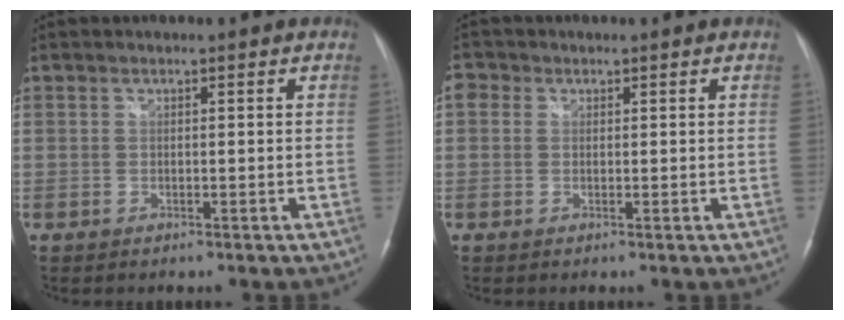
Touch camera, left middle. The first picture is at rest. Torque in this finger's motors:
{"motor_torque": [0.07, 0.03, -0.12, 0.02]}